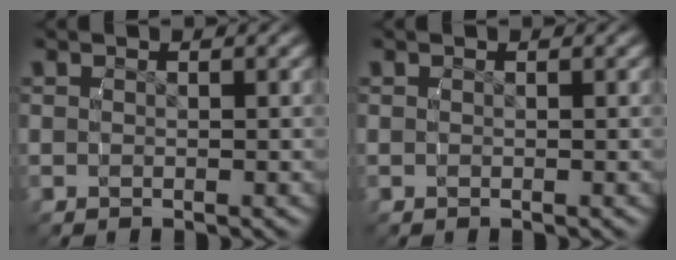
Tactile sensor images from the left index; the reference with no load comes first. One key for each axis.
{"total": 0.0}